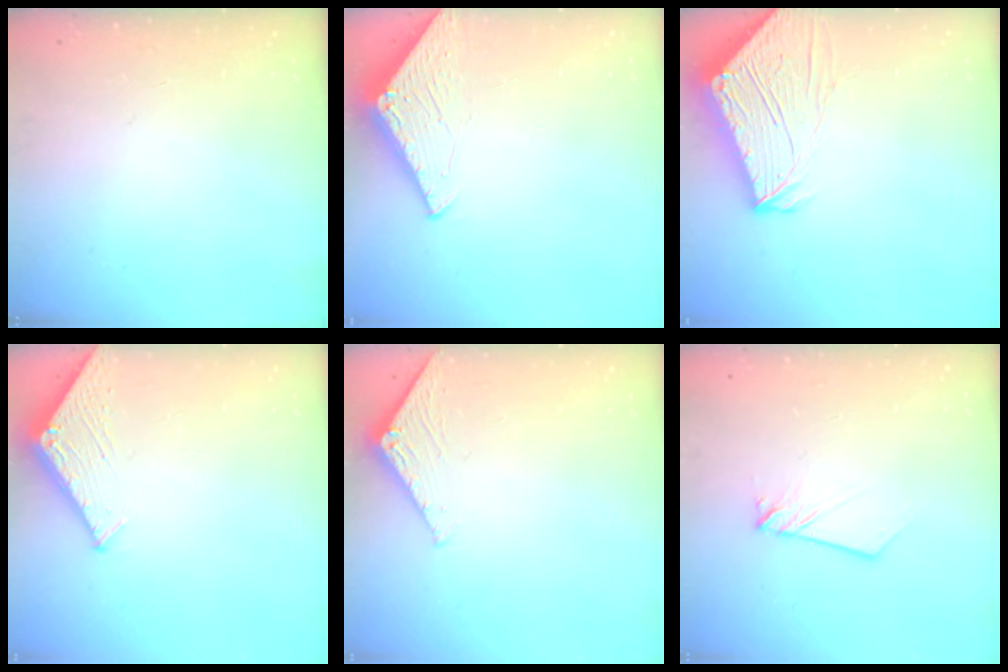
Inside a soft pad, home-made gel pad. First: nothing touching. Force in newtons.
{"total": 2.9, "press": 2.9, "slide": 0.2}
{"total": 11.1, "press": 11.0, "slide": 1.6}
{"total": 2.9, "press": 2.9, "slide": 0.3}
{"total": 2.4, "press": 2.4, "slide": 0.2}
{"total": 2.2, "press": 2.2, "slide": 0.1}